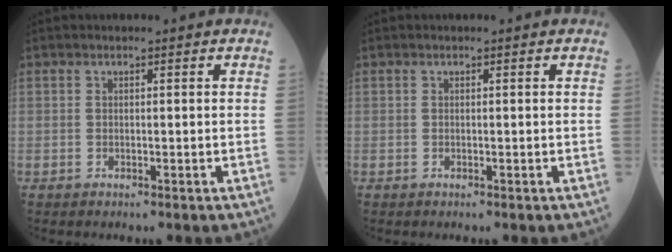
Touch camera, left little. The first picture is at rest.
{"total": 0.0}